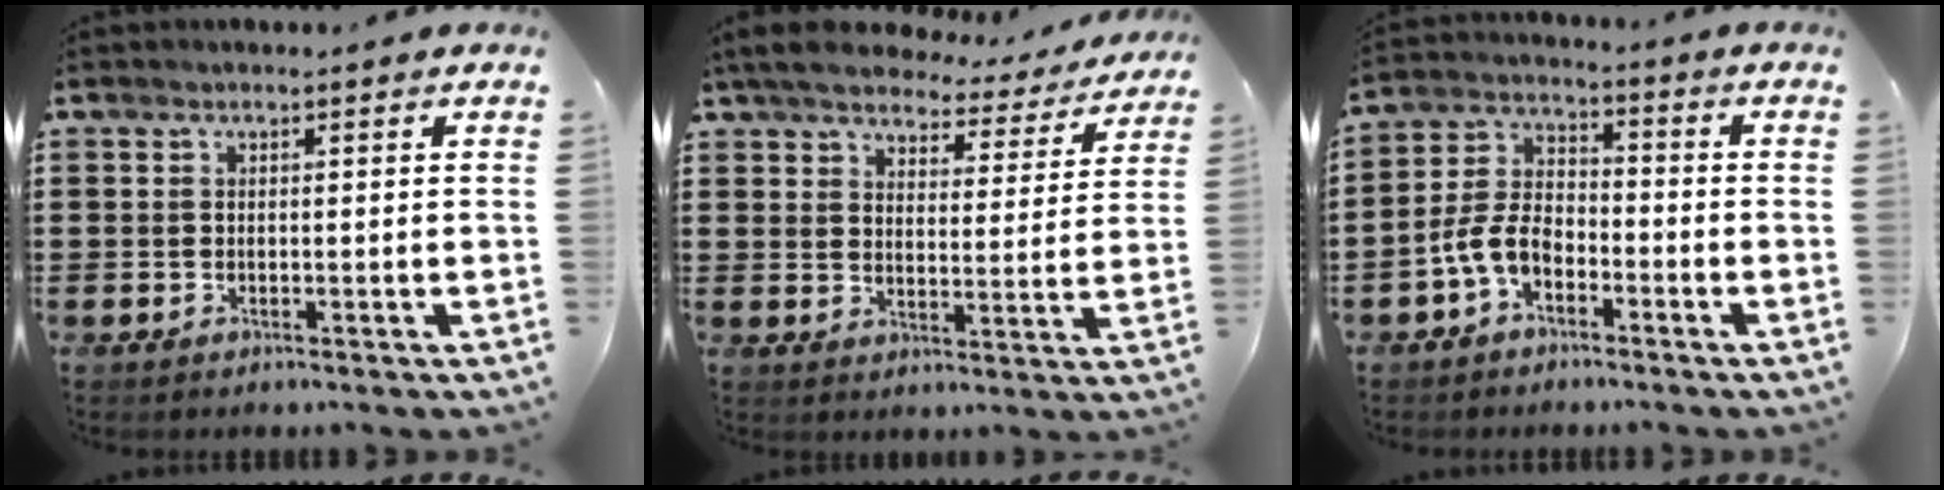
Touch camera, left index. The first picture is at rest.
{"total": 5.6, "force": [5.3, 1.0, 1.7], "torque": [-0.059, -0.030, 0.090]}
{"total": 6.0, "force": [-3.4, 3.4, 3.6], "torque": [-0.092, 0.008, -0.073]}